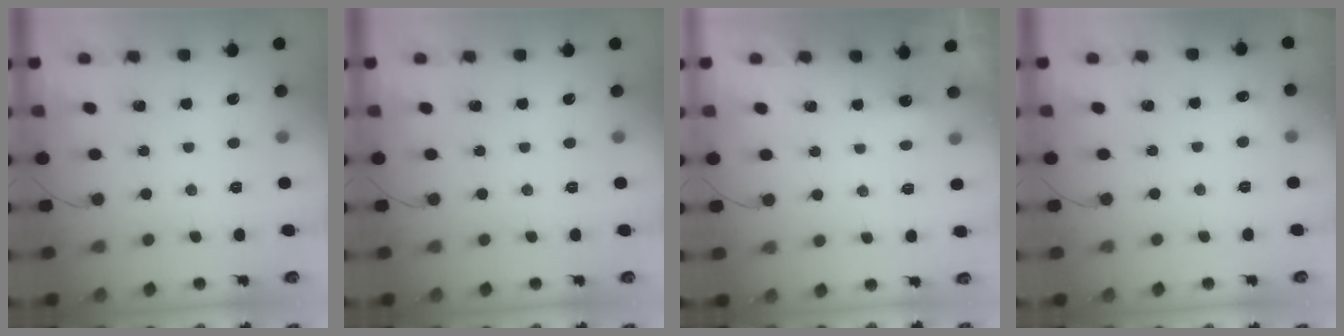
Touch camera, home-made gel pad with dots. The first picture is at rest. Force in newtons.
{"total": 0.0}
{"total": 3.6, "press": 1.5, "slide": 3.3}
{"total": 3.8, "press": 3.6, "slide": 1.1}